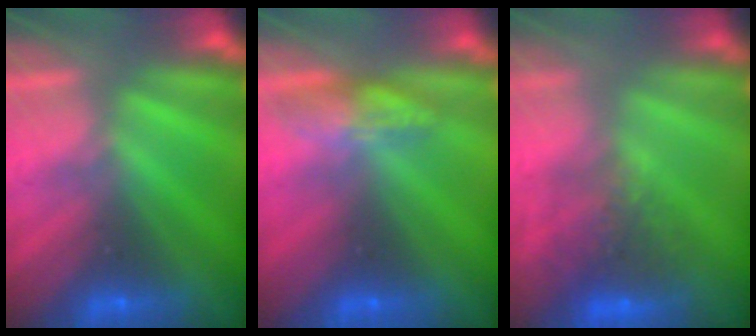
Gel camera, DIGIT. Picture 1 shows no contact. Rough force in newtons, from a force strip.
{"total": 2.4}
{"total": 8.3}